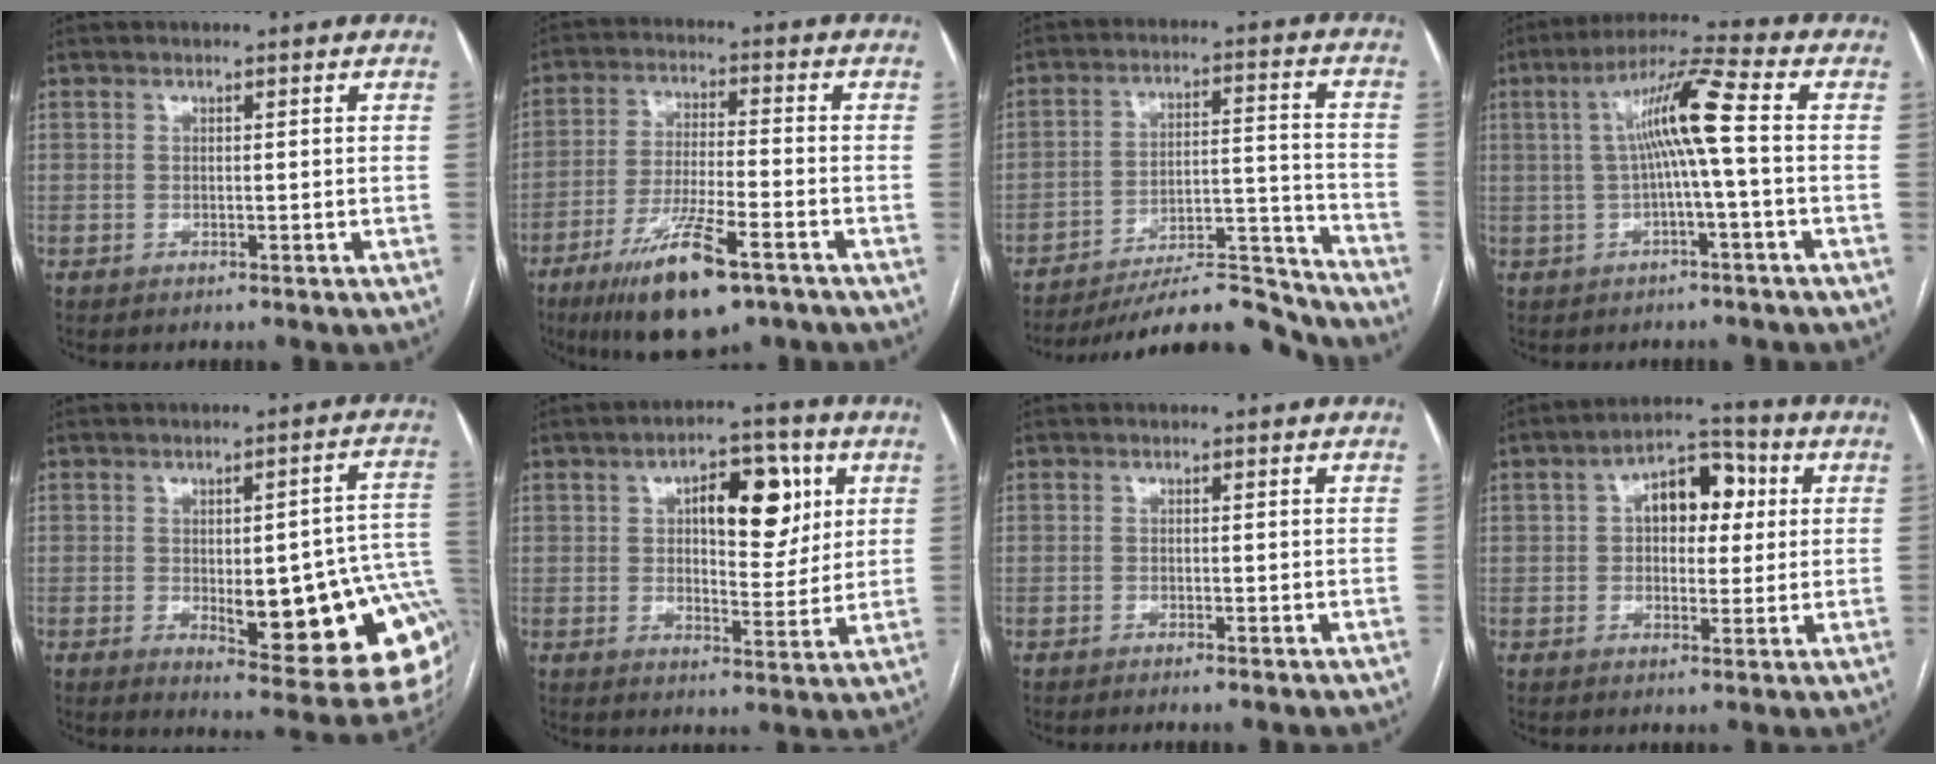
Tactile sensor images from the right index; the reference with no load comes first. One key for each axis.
{"total": 13.6, "fx": -8.0, "fy": 2.5, "fz": 10.8, "tx": -0.203, "ty": -0.024, "tz": -0.132}
{"total": 16.9, "fx": -16.1, "fy": 2.1, "fz": 4.8, "tx": -0.053, "ty": 0.035, "tz": -0.245}
{"total": 8.7, "fx": 0.3, "fy": -0.4, "fz": 8.7, "tx": -0.158, "ty": 0.025, "tz": 0.005}
{"total": 18.9, "fx": -2.9, "fy": 5.3, "fz": 17.9, "tx": -0.134, "ty": 0.020, "tz": -0.012}
{"total": 10.5, "fx": 3.4, "fy": 4.5, "fz": 8.9, "tx": -0.124, "ty": 0.018, "tz": 0.052}
{"total": 1.0, "fx": -0.7, "fy": -0.2, "fz": 0.7, "tx": -0.014, "ty": 0.000, "tz": -0.010}
{"total": 8.6, "fx": 1.8, "fy": 4.8, "fz": 6.9, "tx": -0.102, "ty": 0.033, "tz": 0.027}